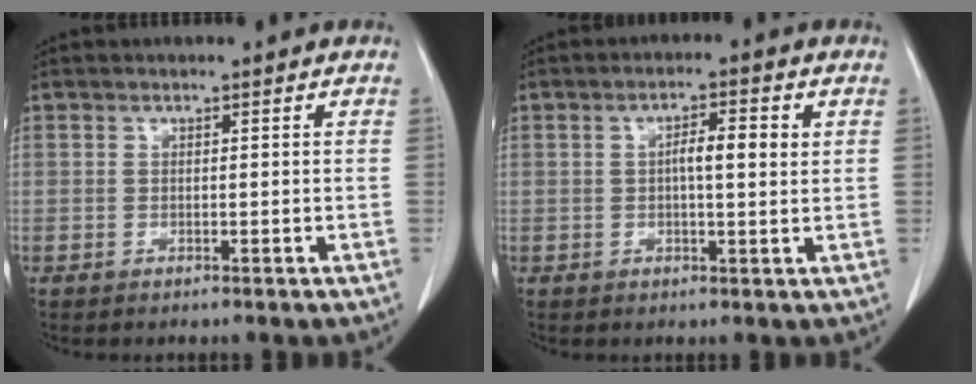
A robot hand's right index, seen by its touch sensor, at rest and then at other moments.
{"total": 4.5, "force": [0.9, 0.9, 4.4], "torque": [-0.074, 0.008, 0.012]}